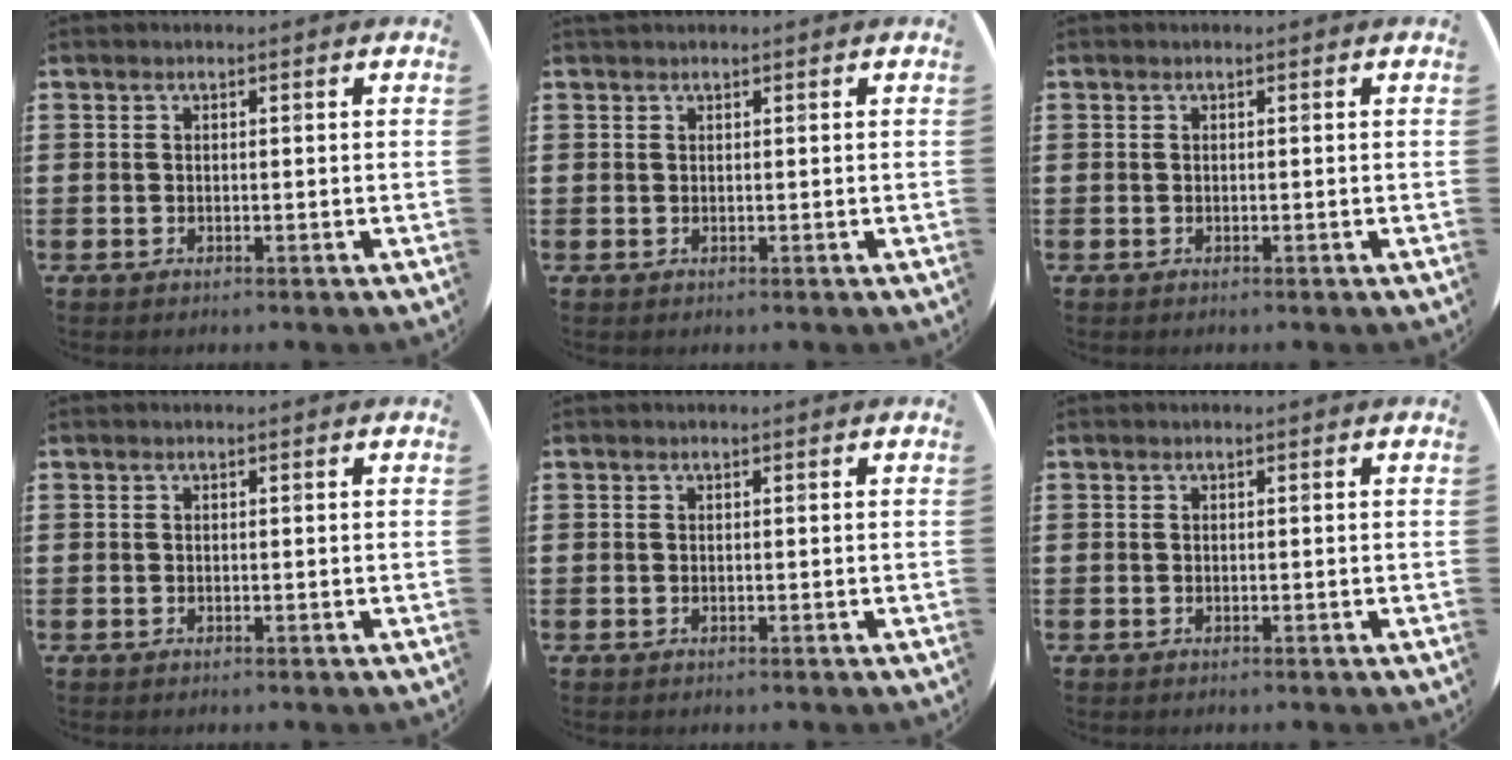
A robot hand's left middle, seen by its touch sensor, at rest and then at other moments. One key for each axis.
{"total": 0.6, "fx": 0.5, "fy": 0.3, "fz": -0.2, "tx": 0.012, "ty": 0.002, "tz": 0.007}
{"total": 0.0}
{"total": 0.0}
{"total": 0.0}
{"total": 0.0}